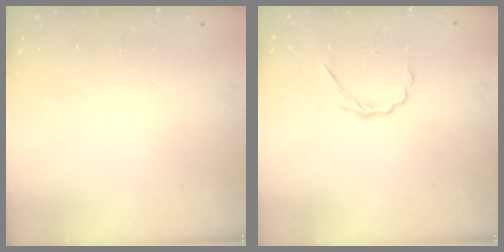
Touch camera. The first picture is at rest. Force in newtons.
{"total": 3.5, "press": 3.3, "slide": 1.2}